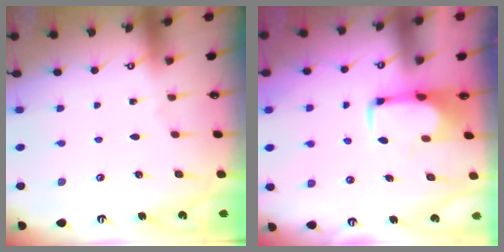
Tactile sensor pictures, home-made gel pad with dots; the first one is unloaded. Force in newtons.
{"total": 1.6, "press": 1.5, "slide": 0.5}